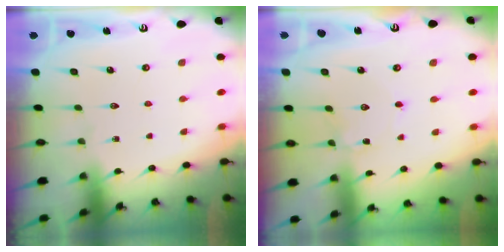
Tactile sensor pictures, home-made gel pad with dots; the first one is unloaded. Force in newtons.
{"total": 1.2, "press": 1.1, "slide": 0.1}